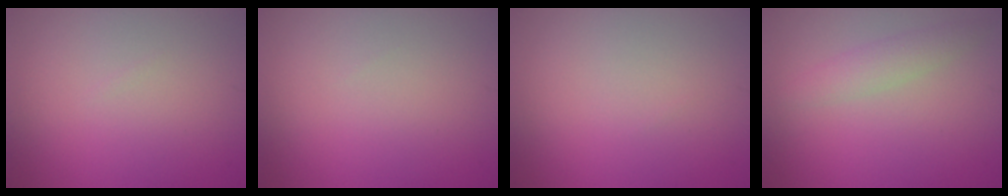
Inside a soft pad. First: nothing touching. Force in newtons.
{"total": 0.0}
{"total": 0.0}
{"total": 2.0, "press": 2.0, "slide": 0.1}